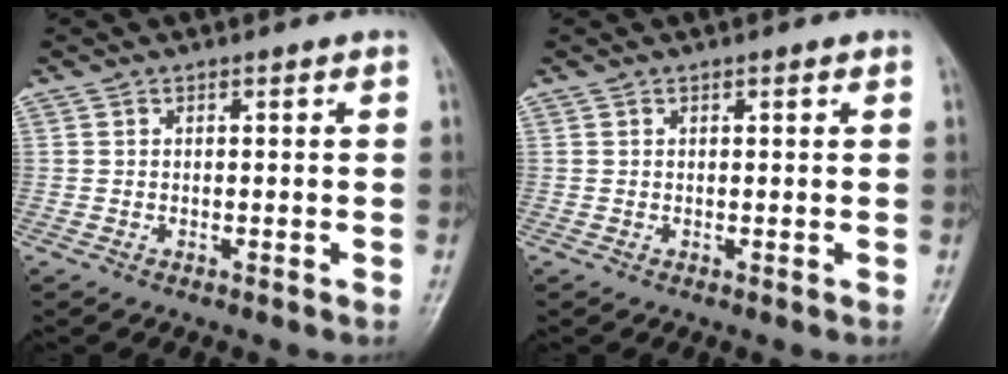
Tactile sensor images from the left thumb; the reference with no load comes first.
{"total": 0.7, "force": [0.4, 0.2, 0.5], "torque": [-0.008, 0.000, 0.004]}